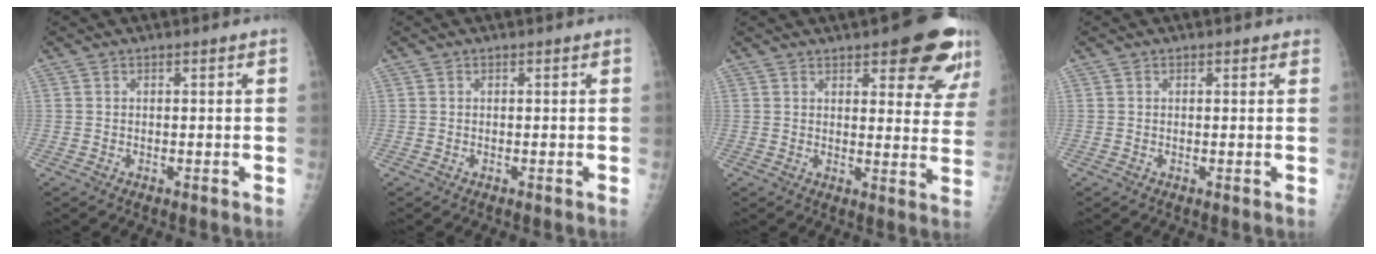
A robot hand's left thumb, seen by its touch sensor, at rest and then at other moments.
{"total": 0.0}
{"total": 14.4, "force": [8.7, 4.8, 10.4], "torque": [-0.090, -0.043, 0.098]}
{"total": 0.8, "force": [0.6, 0.5, 0.3], "torque": [0.003, -0.002, 0.002]}